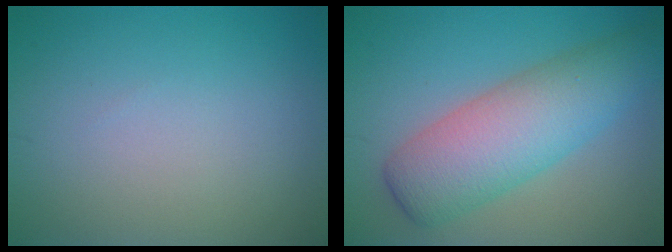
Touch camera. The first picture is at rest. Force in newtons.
{"total": 7.5, "press": 7.5, "slide": 0.2}